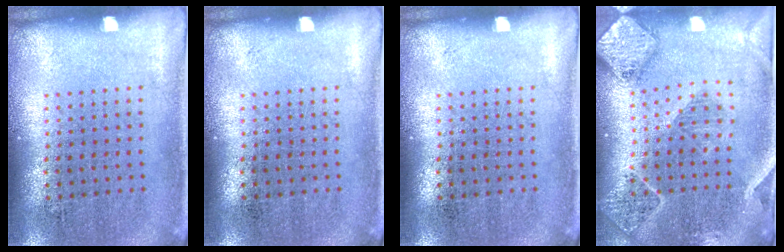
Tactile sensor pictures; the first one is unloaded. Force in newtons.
{"total": 0.0}
{"total": 0.0}
{"total": 2.3, "press": 2.1, "slide": 0.9}